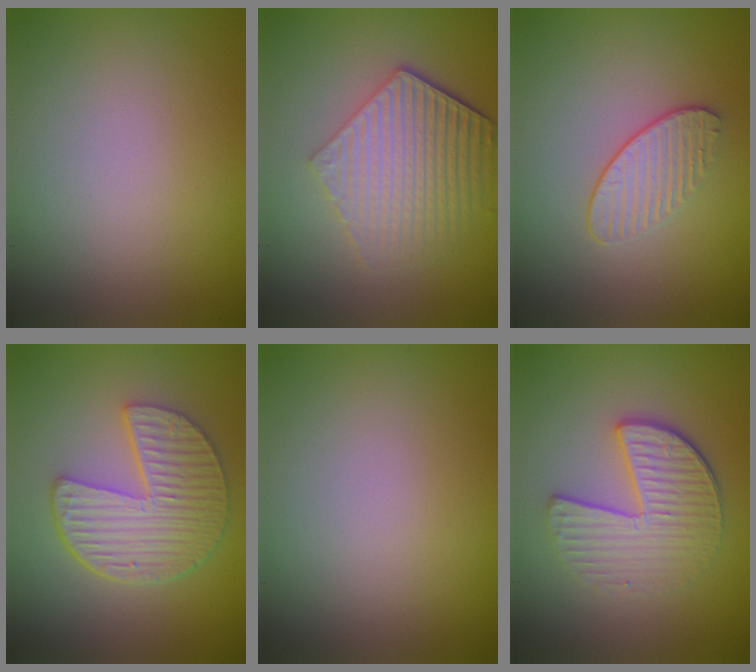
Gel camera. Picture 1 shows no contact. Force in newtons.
{"total": 6.1, "press": 4.5, "slide": 4.1}
{"total": 1.9, "press": 1.5, "slide": 1.2}
{"total": 6.2, "press": 4.7, "slide": 4.1}
{"total": 0.0}
{"total": 4.1, "press": 3.6, "slide": 1.8}